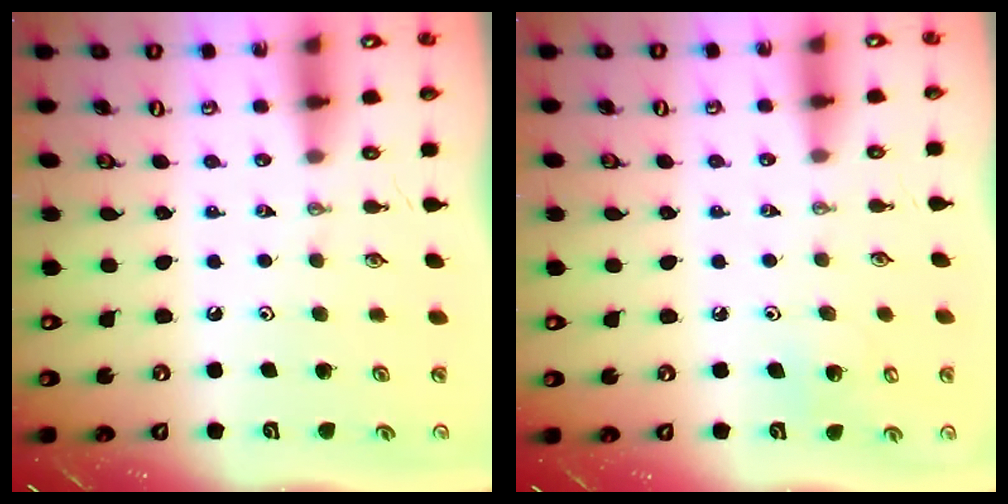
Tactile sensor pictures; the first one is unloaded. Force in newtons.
{"total": 6.5, "press": 6.5, "slide": 0.4}